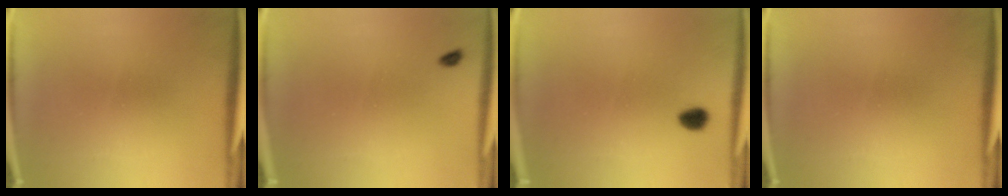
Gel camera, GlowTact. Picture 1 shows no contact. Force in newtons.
{"total": 1.1}
{"total": 3.0}
{"total": 0.0}